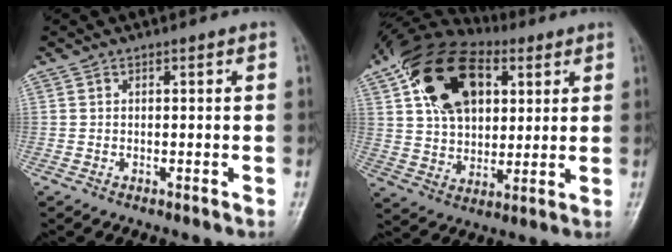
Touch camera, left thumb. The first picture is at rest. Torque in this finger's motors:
{"motor_torque": [1.03, 1.25, 1.35, -1.43, 0.25]}